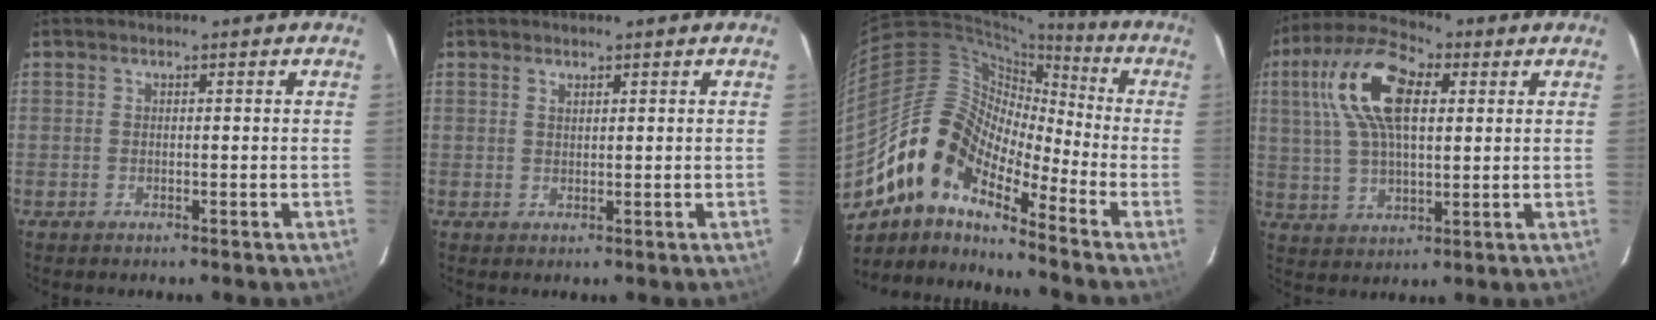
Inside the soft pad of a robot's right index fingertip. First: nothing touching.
{"total": 0.8, "force": [0.6, 0.4, 0.4], "torque": [-0.005, 0.001, 0.011]}
{"total": 14.4, "force": [-10.4, 5.8, 8.2], "torque": [-0.134, 0.007, -0.213]}
{"total": 15.7, "force": [4.9, 7.4, 12.9], "torque": [-0.255, 0.029, 0.085]}